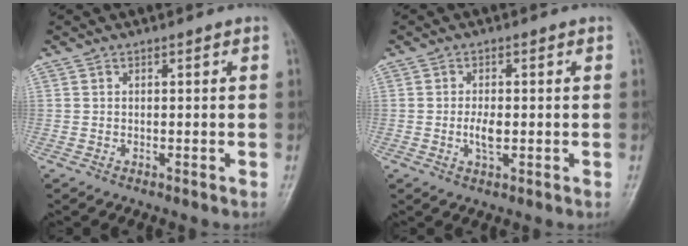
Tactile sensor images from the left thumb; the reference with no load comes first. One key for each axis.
{"total": 3.2, "fx": -0.4, "fy": 1.5, "fz": 2.8, "tx": -0.054, "ty": -0.003, "tz": -0.008}